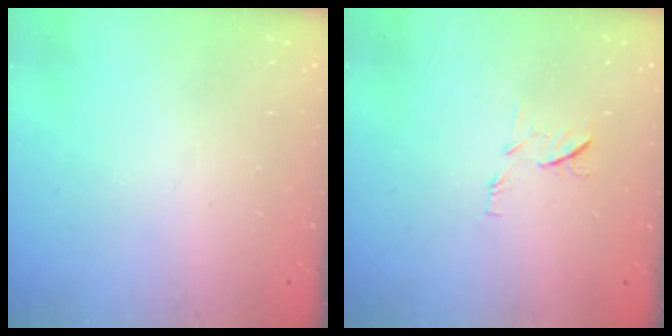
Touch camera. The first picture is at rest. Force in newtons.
{"total": 6.5, "press": 6.5, "slide": 0.7}